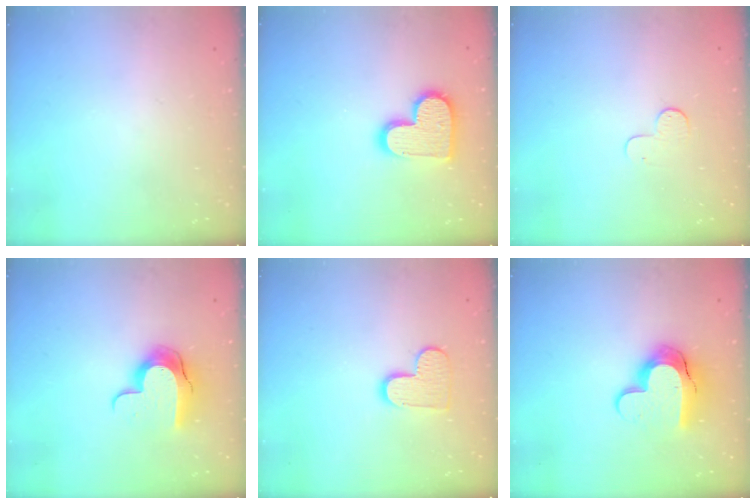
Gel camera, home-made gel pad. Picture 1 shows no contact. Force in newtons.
{"total": 14.5, "press": 14.5, "slide": 0.9}
{"total": 4.8, "press": 4.7, "slide": 0.5}
{"total": 10.5, "press": 10.5, "slide": 0.9}
{"total": 9.3, "press": 9.3, "slide": 0.5}
{"total": 13.0, "press": 13.0, "slide": 1.0}